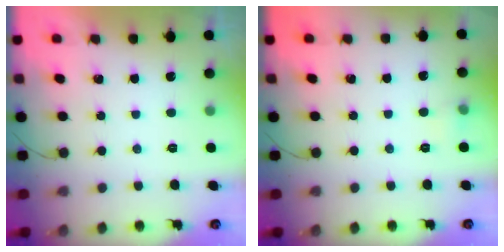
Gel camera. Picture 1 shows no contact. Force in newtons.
{"total": 4.3, "press": 4.0, "slide": 1.5}